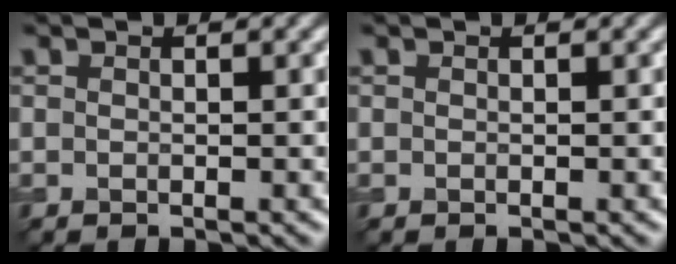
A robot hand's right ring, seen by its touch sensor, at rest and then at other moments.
{"total": 0.0}